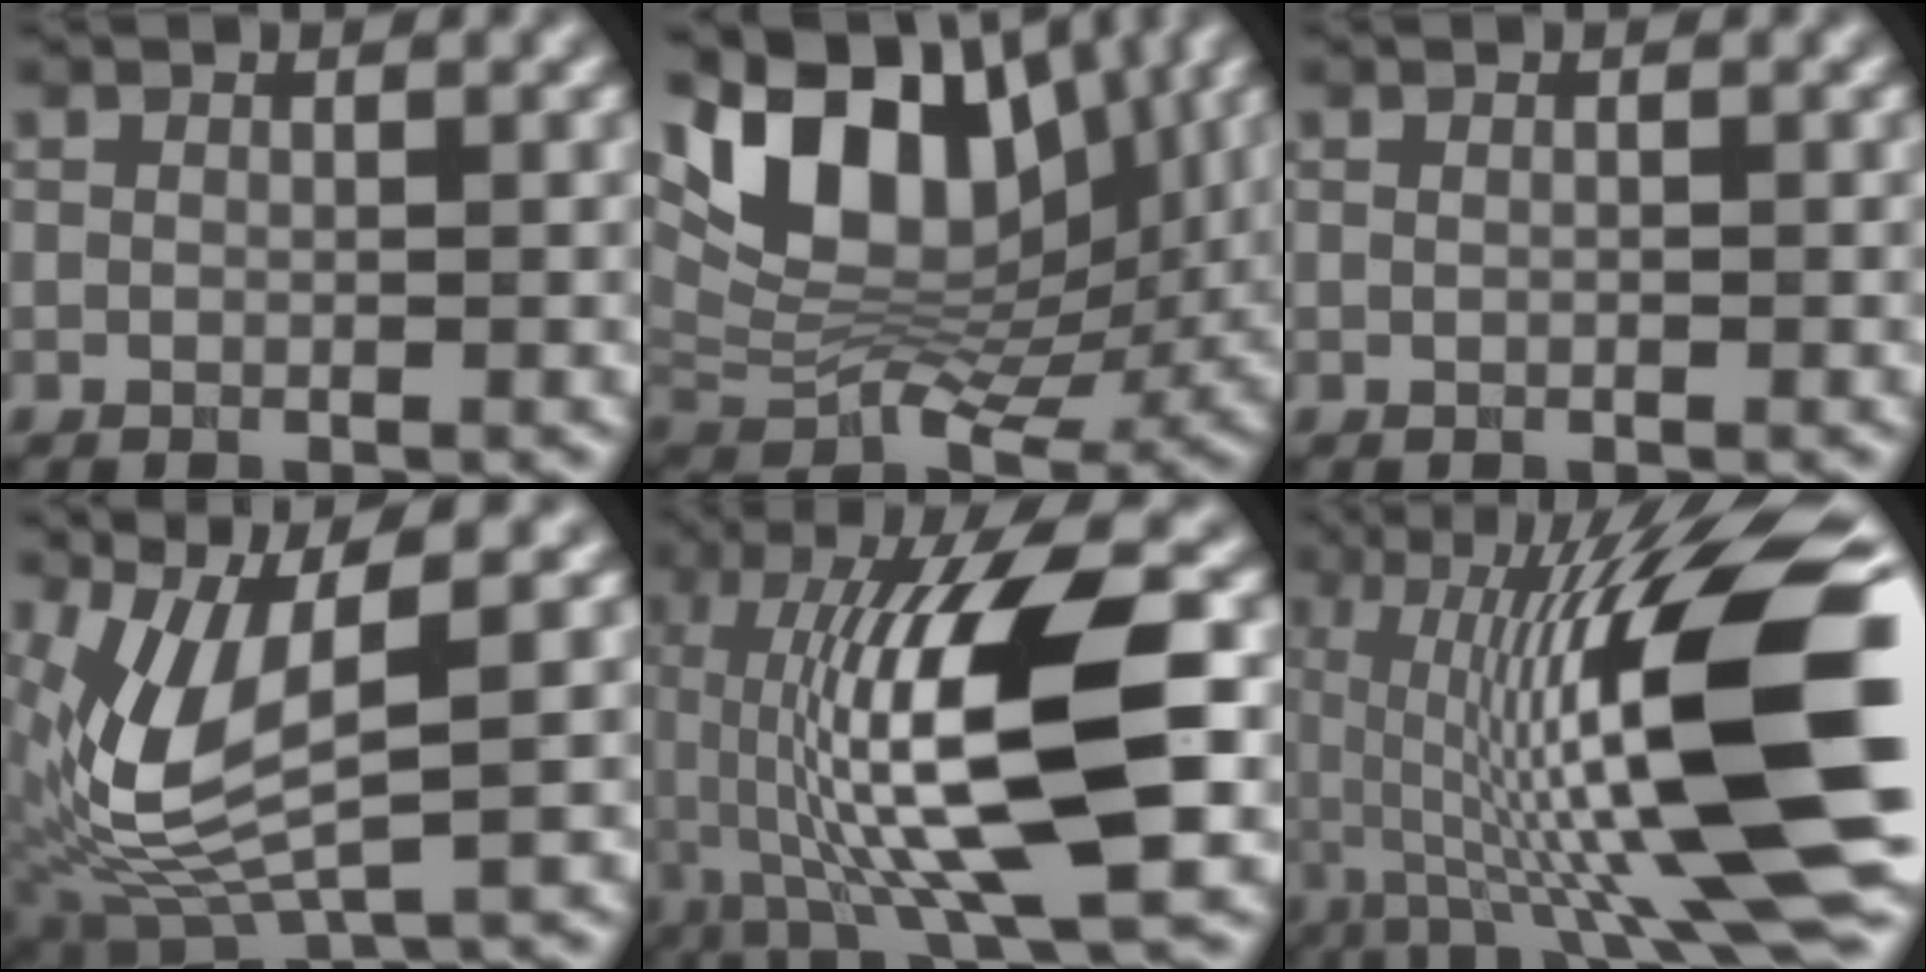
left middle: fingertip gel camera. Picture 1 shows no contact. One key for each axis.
{"total": 12.0, "fx": 4.4, "fy": 7.3, "fz": 8.5, "tx": -0.160, "ty": 0.007, "tz": 0.085}
{"total": 0.0}
{"total": 7.2, "fx": 1.0, "fy": 2.2, "fz": 6.8, "tx": -0.157, "ty": -0.006, "tz": 0.030}
{"total": 12.5, "fx": -0.1, "fy": 3.6, "fz": 11.9, "tx": -0.211, "ty": 0.007, "tz": 0.002}
{"total": 16.4, "fx": -0.7, "fy": 3.7, "fz": 16.0, "tx": -0.254, "ty": 0.035, "tz": -0.002}